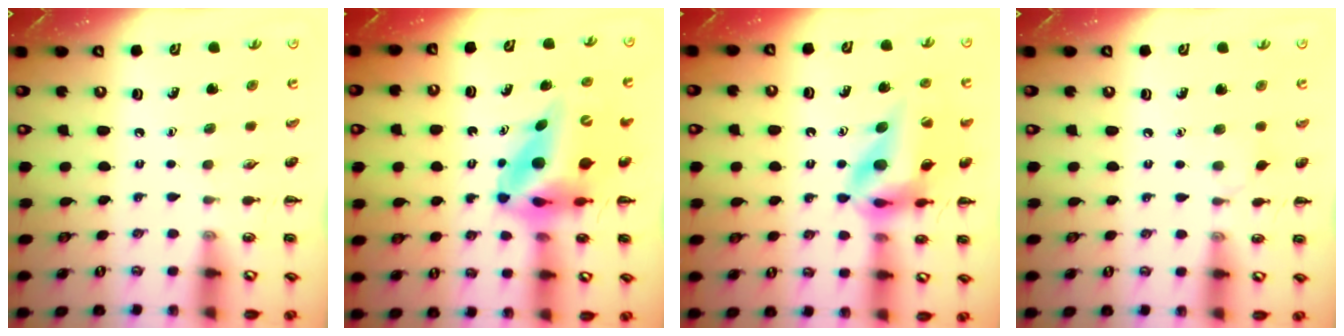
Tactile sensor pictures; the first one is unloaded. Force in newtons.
{"total": 9.7, "press": 9.2, "slide": 3.0}
{"total": 14.9, "press": 14.2, "slide": 4.7}
{"total": 3.7, "press": 3.4, "slide": 1.4}